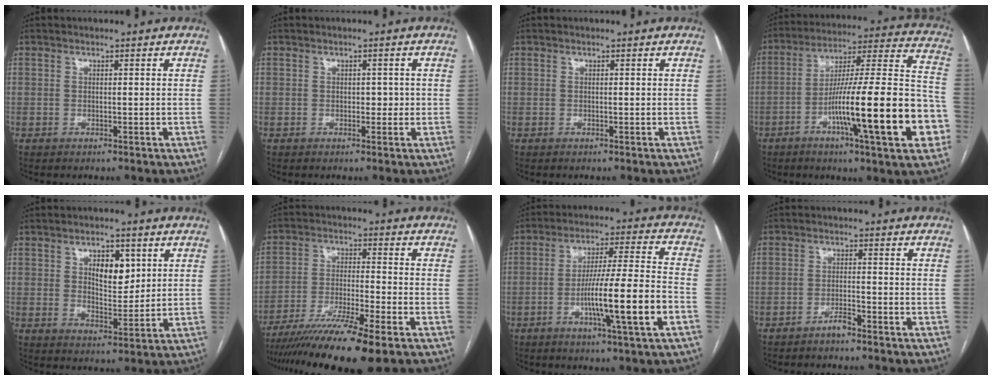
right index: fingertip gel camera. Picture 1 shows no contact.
{"total": 1.6, "force": [-0.1, 1.1, 1.1], "torque": [-0.010, 0.008, -0.002]}
{"total": 0.0}
{"total": 23.9, "force": [-8.0, 1.8, 22.5], "torque": [-0.291, 0.007, -0.123]}
{"total": 6.7, "force": [2.5, 3.3, 5.3], "torque": [-0.081, 0.001, 0.047]}
{"total": 13.4, "force": [-9.8, -0.6, 9.1], "torque": [-0.162, -0.033, -0.165]}
{"total": 13.8, "force": [-4.5, -0.3, 13.1], "torque": [-0.224, -0.001, -0.077]}
{"total": 2.2, "force": [-1.8, 0.3, 1.2], "torque": [-0.021, 0.001, -0.032]}